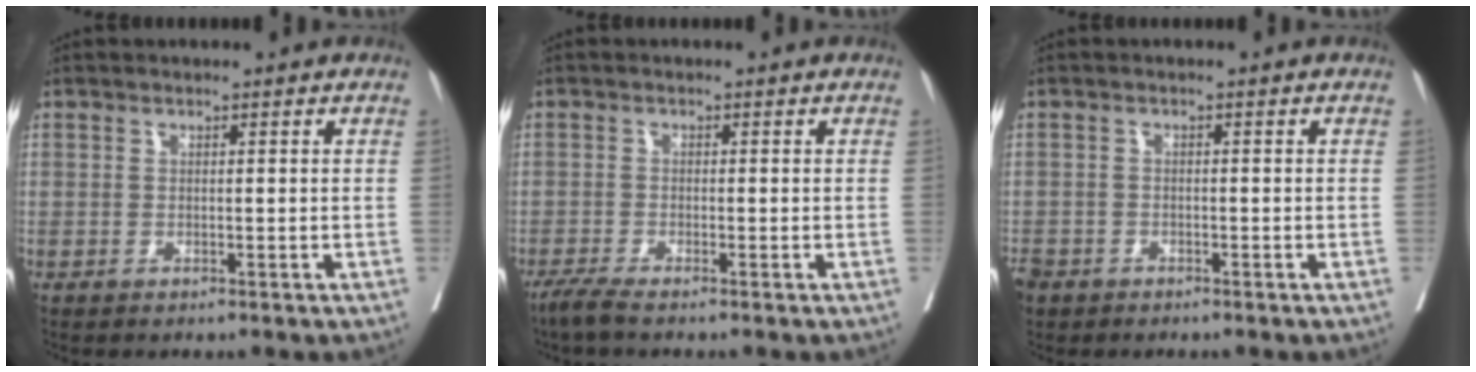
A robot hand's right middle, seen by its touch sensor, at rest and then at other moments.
{"total": 2.2, "force": [-1.8, -0.2, 1.2], "torque": [-0.033, -0.007, -0.042]}
{"total": 4.7, "force": [-3.3, 3.2, 1.2], "torque": [-0.034, -0.001, -0.060]}